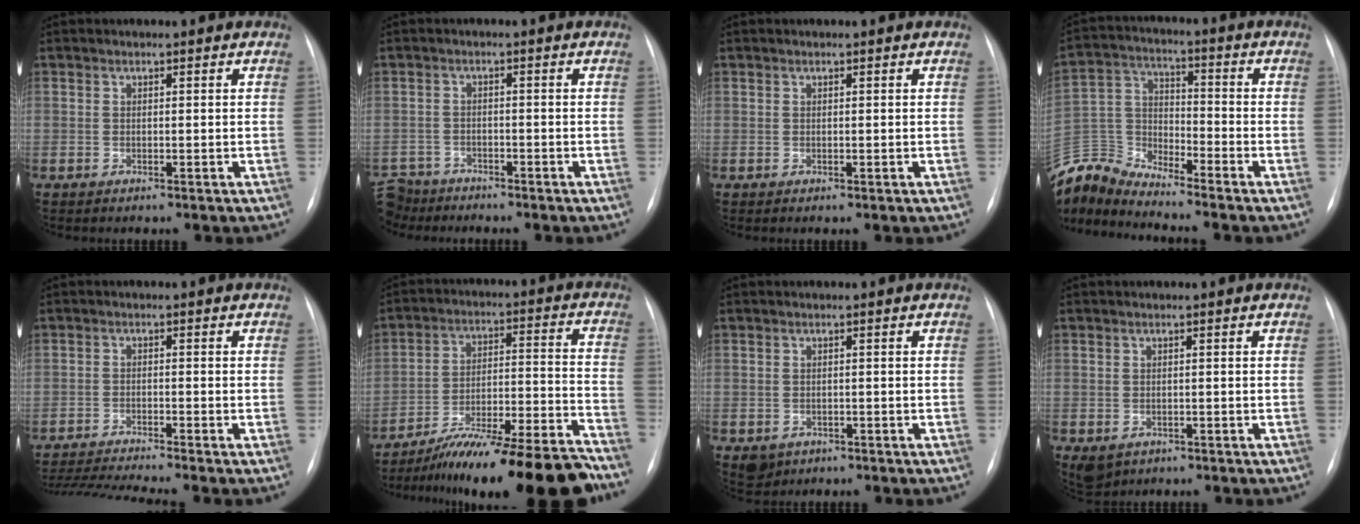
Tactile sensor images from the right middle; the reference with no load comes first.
{"total": 6.9, "force": [-6.1, 3.2, 0.2], "torque": [-0.012, 0.002, -0.109]}
{"total": 0.0}
{"total": 10.5, "force": [-10.5, 0.2, 0.2], "torque": [-0.019, 0.035, -0.212]}
{"total": 7.7, "force": [-6.9, -1.9, 2.9], "torque": [-0.045, -0.018, -0.120]}
{"total": 21.2, "force": [-18.7, -0.1, 10.0], "torque": [-0.117, 0.002, -0.292]}
{"total": 2.7, "force": [-1.4, 2.2, 0.7], "torque": [-0.008, 0.001, -0.012]}
{"total": 3.2, "force": [-1.6, 2.5, 1.3], "torque": [-0.020, -0.004, -0.012]}